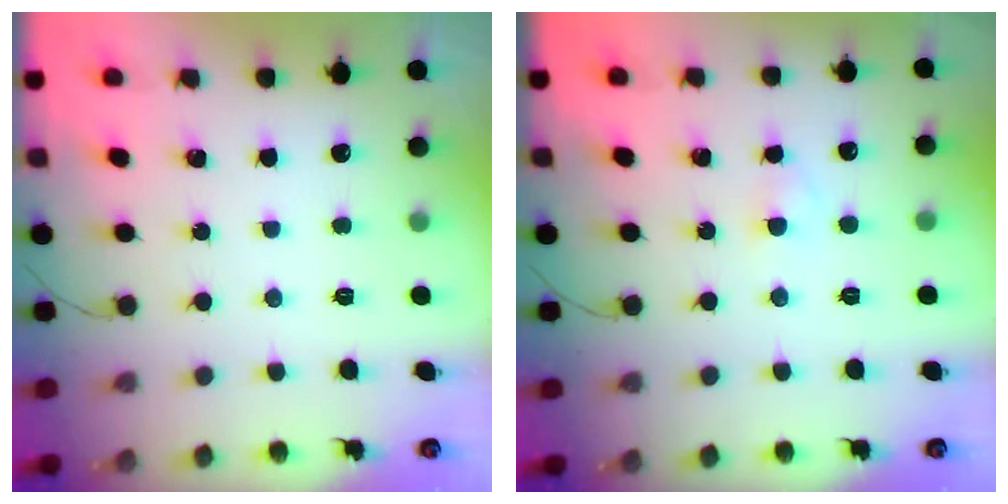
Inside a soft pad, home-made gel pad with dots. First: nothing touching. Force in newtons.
{"total": 1.9, "press": 1.7, "slide": 0.8}